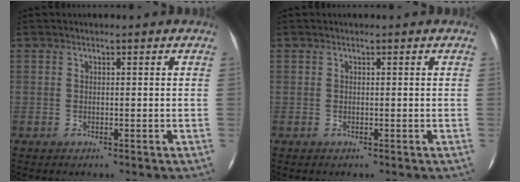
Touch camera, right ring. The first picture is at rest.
{"total": 0.0}